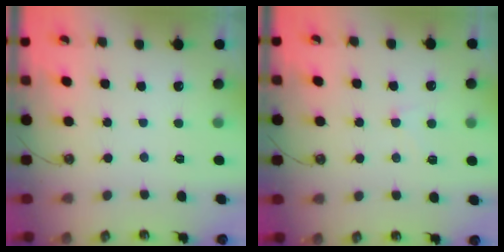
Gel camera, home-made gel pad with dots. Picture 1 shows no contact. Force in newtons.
{"total": 1.3, "press": 1.0, "slide": 0.9}